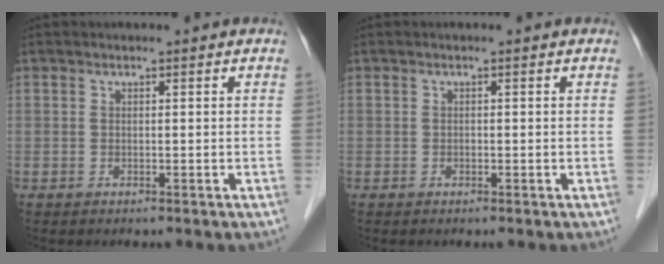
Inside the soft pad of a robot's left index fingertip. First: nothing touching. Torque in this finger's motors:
{"motor_torque": [0.07, -0.01, -0.08, -0.01]}